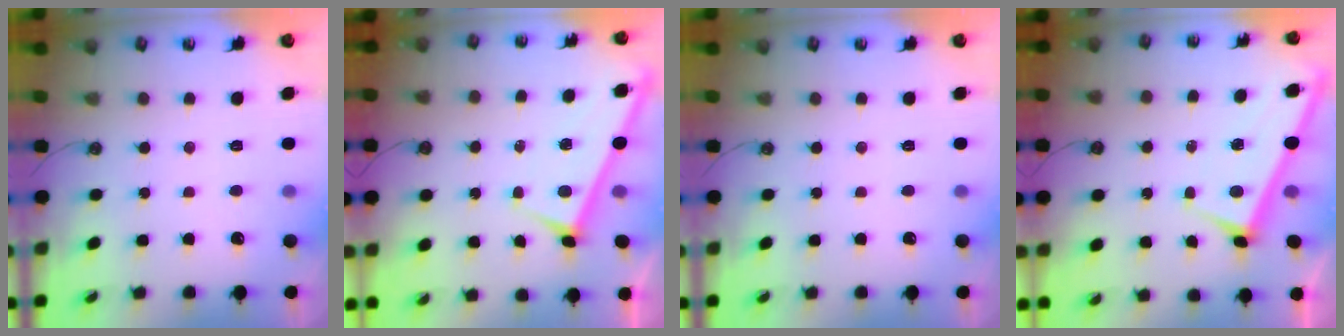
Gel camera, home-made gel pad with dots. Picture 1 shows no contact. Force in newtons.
{"total": 3.0, "press": 2.9, "slide": 0.3}
{"total": 0.0}
{"total": 3.0, "press": 3.0, "slide": 0.1}